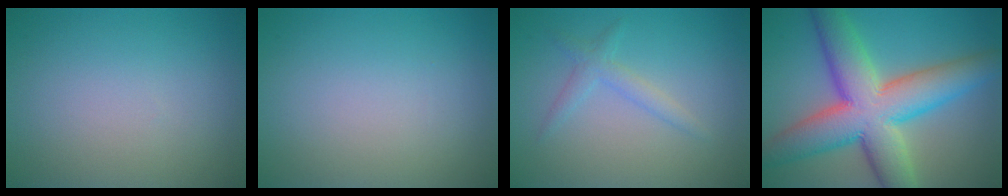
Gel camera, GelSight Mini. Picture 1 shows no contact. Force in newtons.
{"total": 0.0}
{"total": 1.7, "press": 1.7, "slide": 0.1}
{"total": 11.4, "press": 11.4, "slide": 0.4}